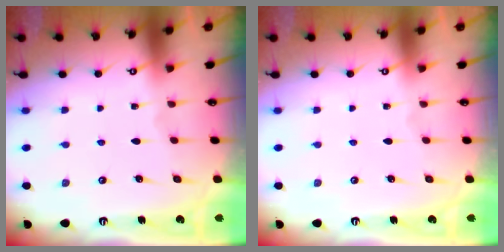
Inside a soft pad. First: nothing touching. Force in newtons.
{"total": 0.0}